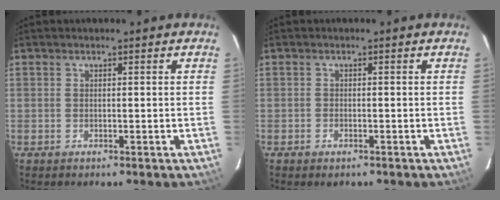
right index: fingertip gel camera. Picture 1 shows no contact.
{"total": 1.3, "force": [-0.9, 0.8, 0.5], "torque": [-0.009, -0.002, -0.016]}